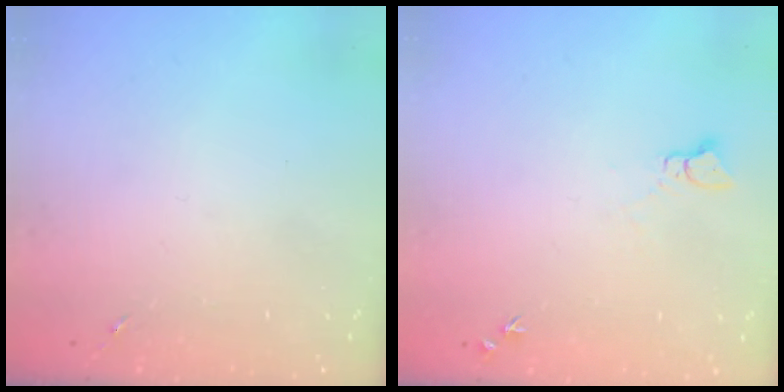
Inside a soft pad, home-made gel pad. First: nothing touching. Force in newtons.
{"total": 3.8, "press": 3.8, "slide": 0.4}